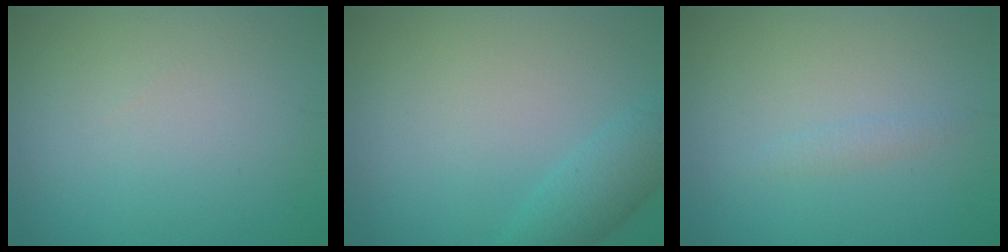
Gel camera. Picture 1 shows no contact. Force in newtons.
{"total": 3.0, "press": 3.0, "slide": 0.1}
{"total": 0.9, "press": 0.9, "slide": 0.0}